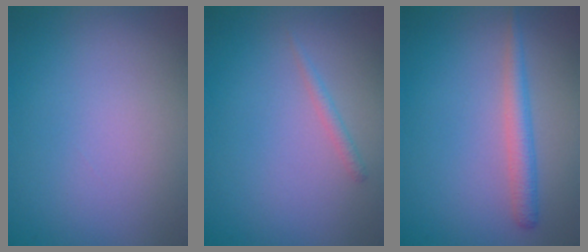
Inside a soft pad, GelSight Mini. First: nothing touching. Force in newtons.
{"total": 0.9, "press": 0.9, "slide": 0.0}
{"total": 2.1, "press": 2.1, "slide": 0.1}